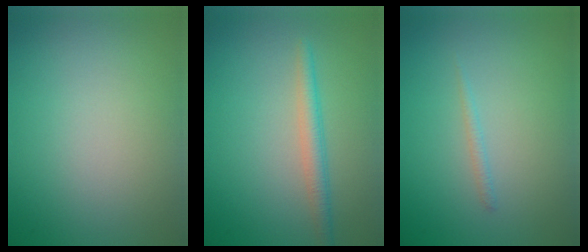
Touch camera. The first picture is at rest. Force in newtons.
{"total": 2.3, "press": 2.3, "slide": 0.1}
{"total": 0.7, "press": 0.7, "slide": 0.1}